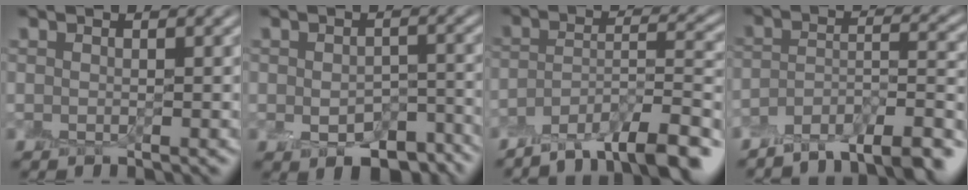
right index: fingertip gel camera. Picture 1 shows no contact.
{"total": 5.2, "force": [-2.9, 2.7, 3.4], "torque": [-0.051, -0.011, -0.035]}
{"total": 8.9, "force": [-7.0, 2.1, 5.1], "torque": [-0.068, 0.004, -0.117]}
{"total": 7.7, "force": [-6.5, 1.8, 3.6], "torque": [-0.049, 0.002, -0.107]}